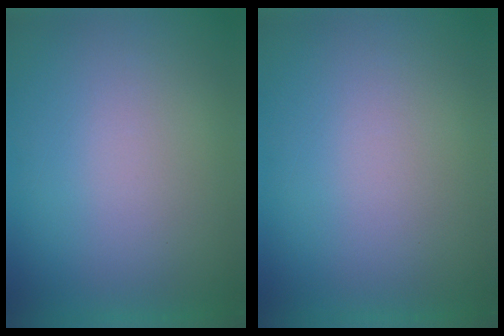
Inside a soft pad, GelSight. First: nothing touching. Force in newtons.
{"total": 0.0}